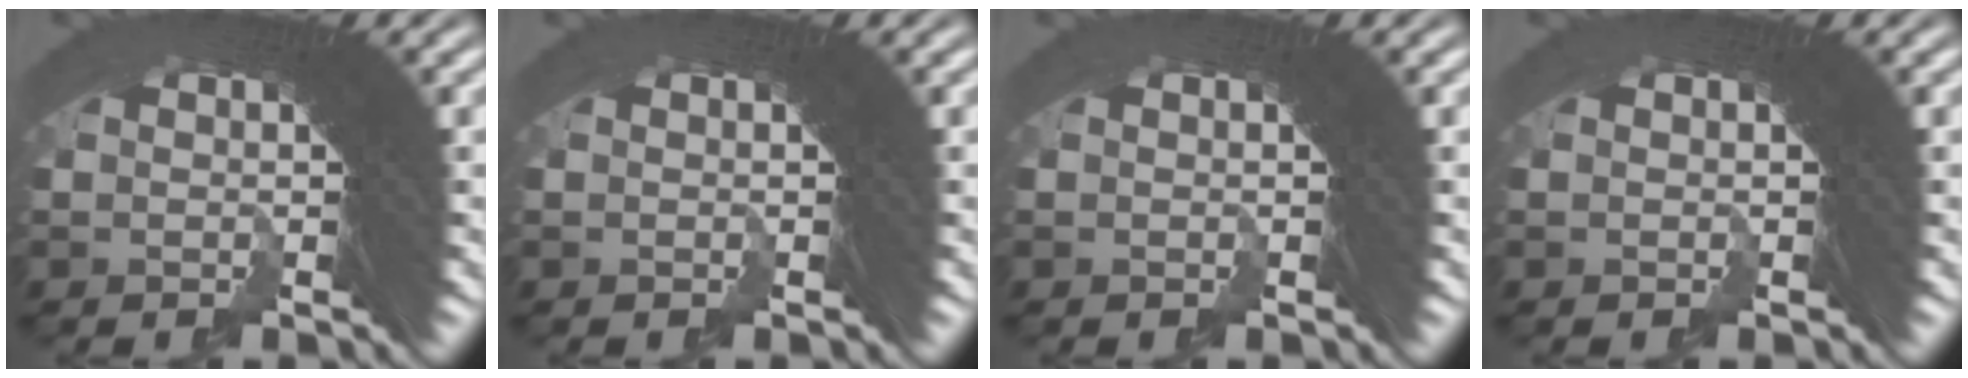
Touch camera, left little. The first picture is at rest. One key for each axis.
{"total": 0.0}
{"total": 0.0}
{"total": 0.0}